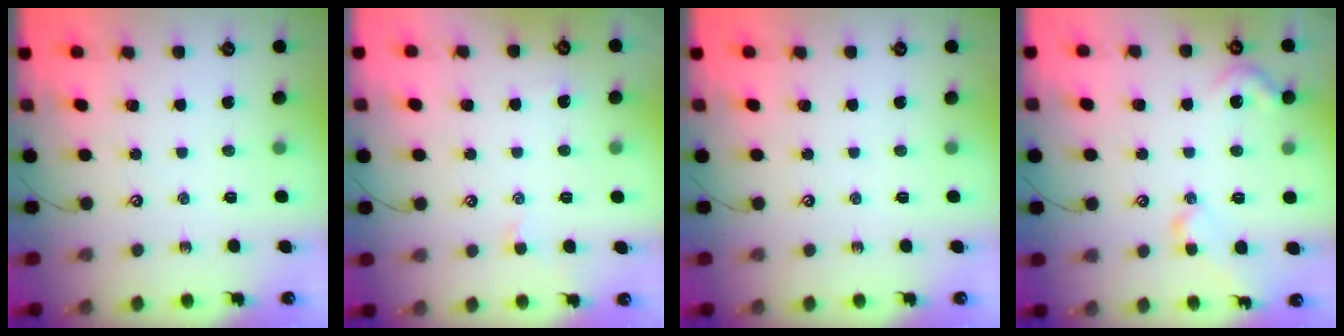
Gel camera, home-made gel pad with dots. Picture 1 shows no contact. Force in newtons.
{"total": 2.0, "press": 2.0, "slide": 0.3}
{"total": 0.0}
{"total": 4.7, "press": 4.6, "slide": 0.8}